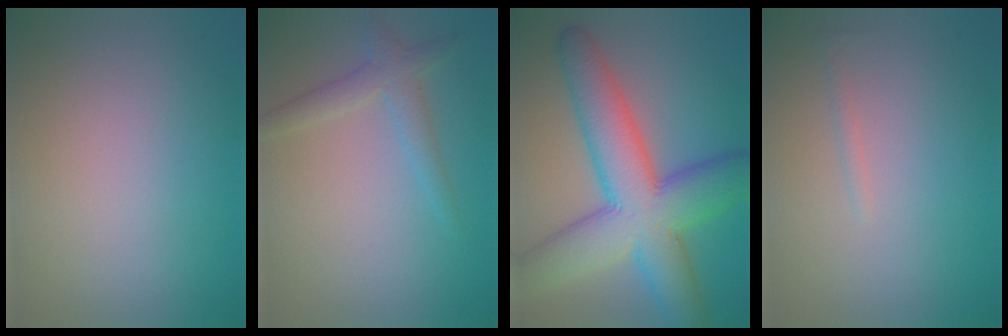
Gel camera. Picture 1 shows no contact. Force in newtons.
{"total": 2.4, "press": 2.4, "slide": 0.1}
{"total": 11.7, "press": 11.7, "slide": 0.4}
{"total": 0.6, "press": 0.6, "slide": 0.0}